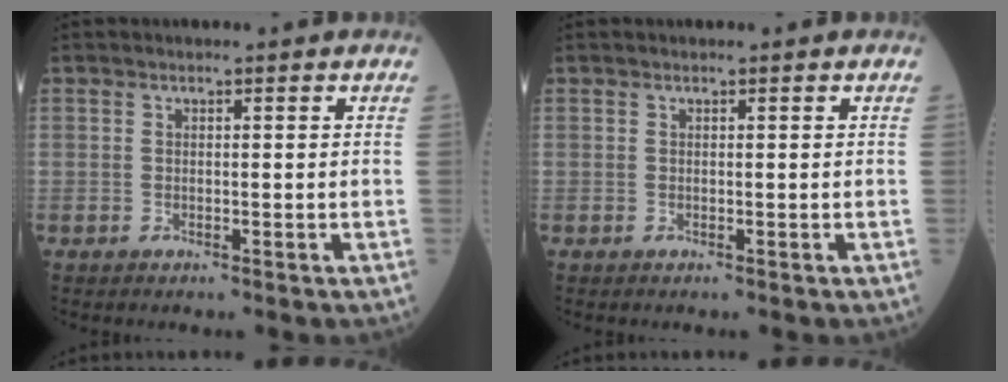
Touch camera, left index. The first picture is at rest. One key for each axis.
{"total": 0.0}